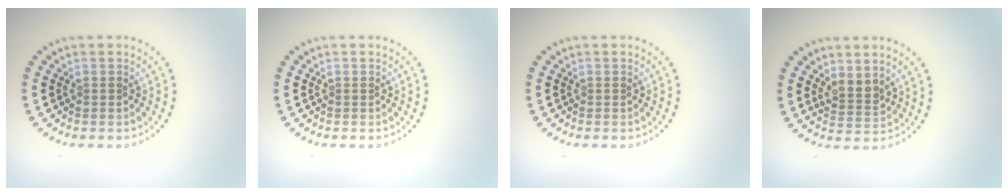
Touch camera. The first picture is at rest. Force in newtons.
{"total": 0.0}
{"total": 0.0}
{"total": 2.1, "press": 1.7, "slide": 1.2}